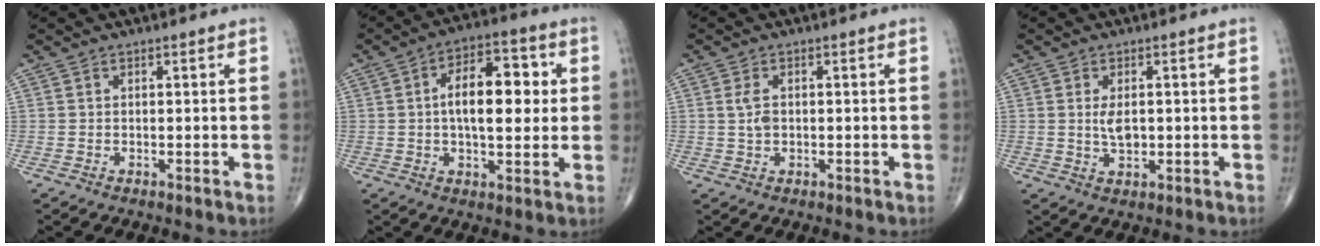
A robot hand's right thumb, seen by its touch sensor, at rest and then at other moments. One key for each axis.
{"total": 13.2, "fx": 1.6, "fy": 6.5, "fz": 11.4, "tx": -0.153, "ty": 0.014, "tz": 0.020}
{"total": 2.6, "fx": 0.3, "fy": 1.5, "fz": 2.1, "tx": -0.042, "ty": 0.000, "tz": 0.005}
{"total": 3.6, "fx": 0.4, "fy": 1.9, "fz": 3.1, "tx": -0.054, "ty": -0.007, "tz": 0.010}